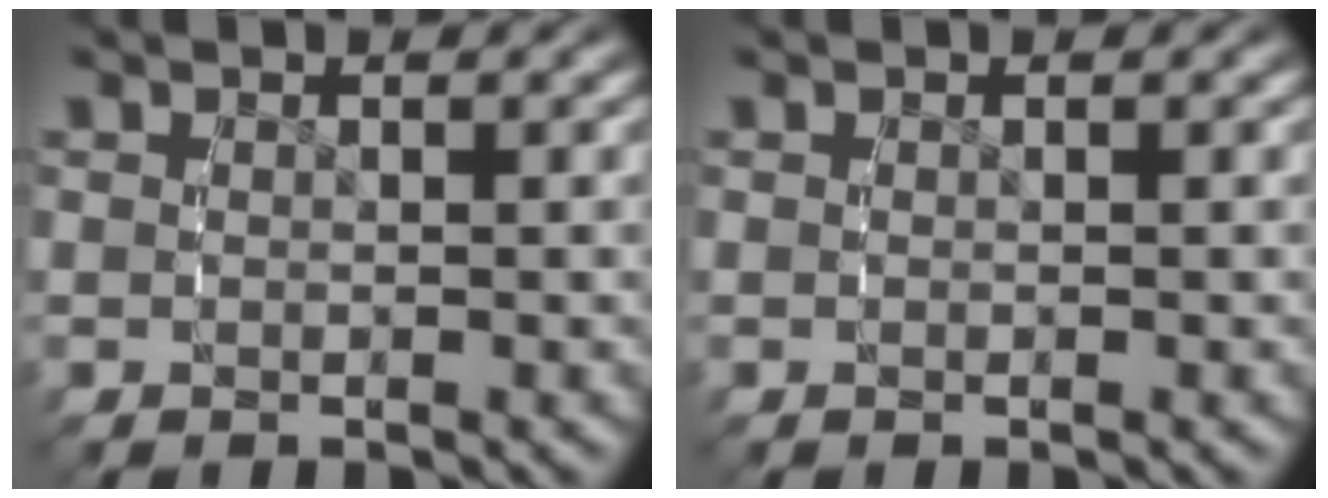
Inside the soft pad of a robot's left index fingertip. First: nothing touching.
{"total": 0.0}